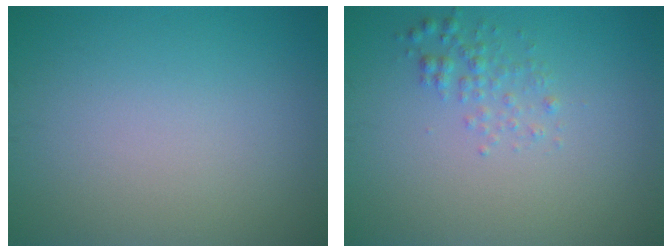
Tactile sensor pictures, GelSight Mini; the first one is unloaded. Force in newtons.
{"total": 1.5, "press": 1.5, "slide": 0.0}